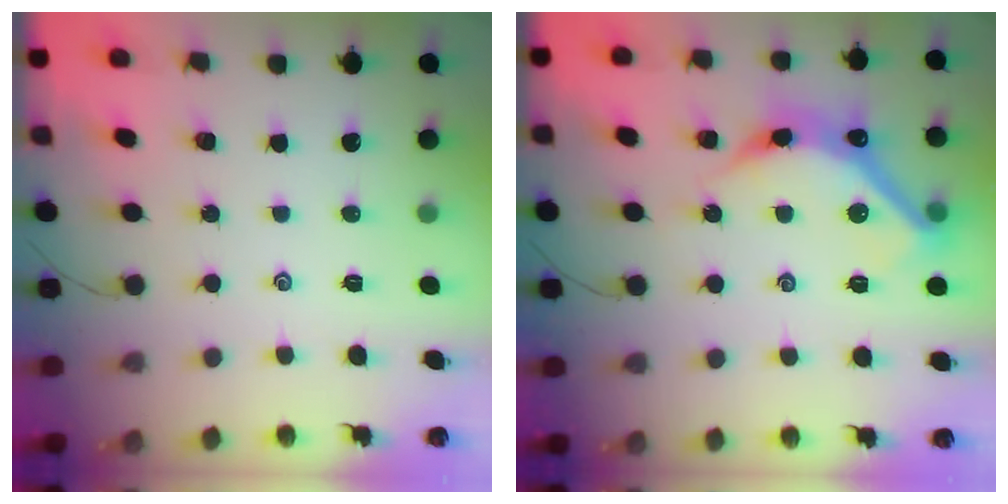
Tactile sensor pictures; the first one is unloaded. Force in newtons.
{"total": 15.3, "press": 15.3, "slide": 0.2}